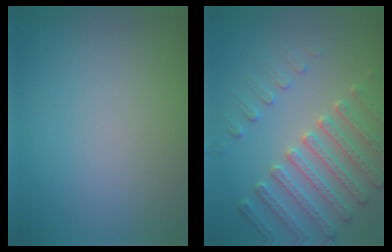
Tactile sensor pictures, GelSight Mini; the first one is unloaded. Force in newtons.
{"total": 4.7, "press": 4.4, "slide": 1.7}